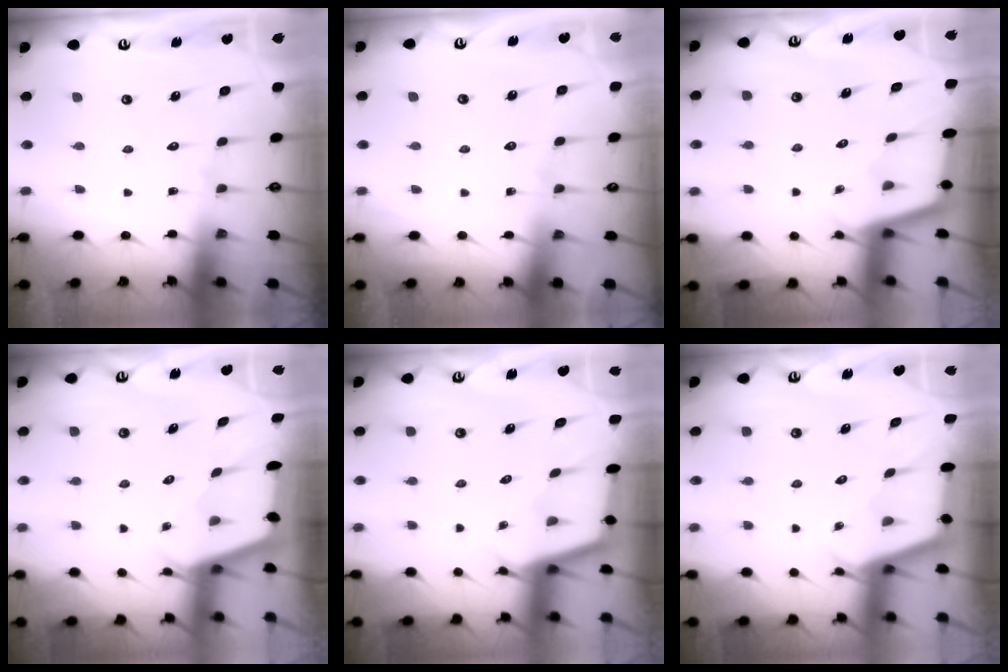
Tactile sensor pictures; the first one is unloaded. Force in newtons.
{"total": 1.6, "press": 1.6, "slide": 0.3}
{"total": 2.4, "press": 2.4, "slide": 0.2}
{"total": 2.6, "press": 2.5, "slide": 0.3}
{"total": 2.5, "press": 2.5, "slide": 0.2}
{"total": 2.5, "press": 2.5, "slide": 0.3}